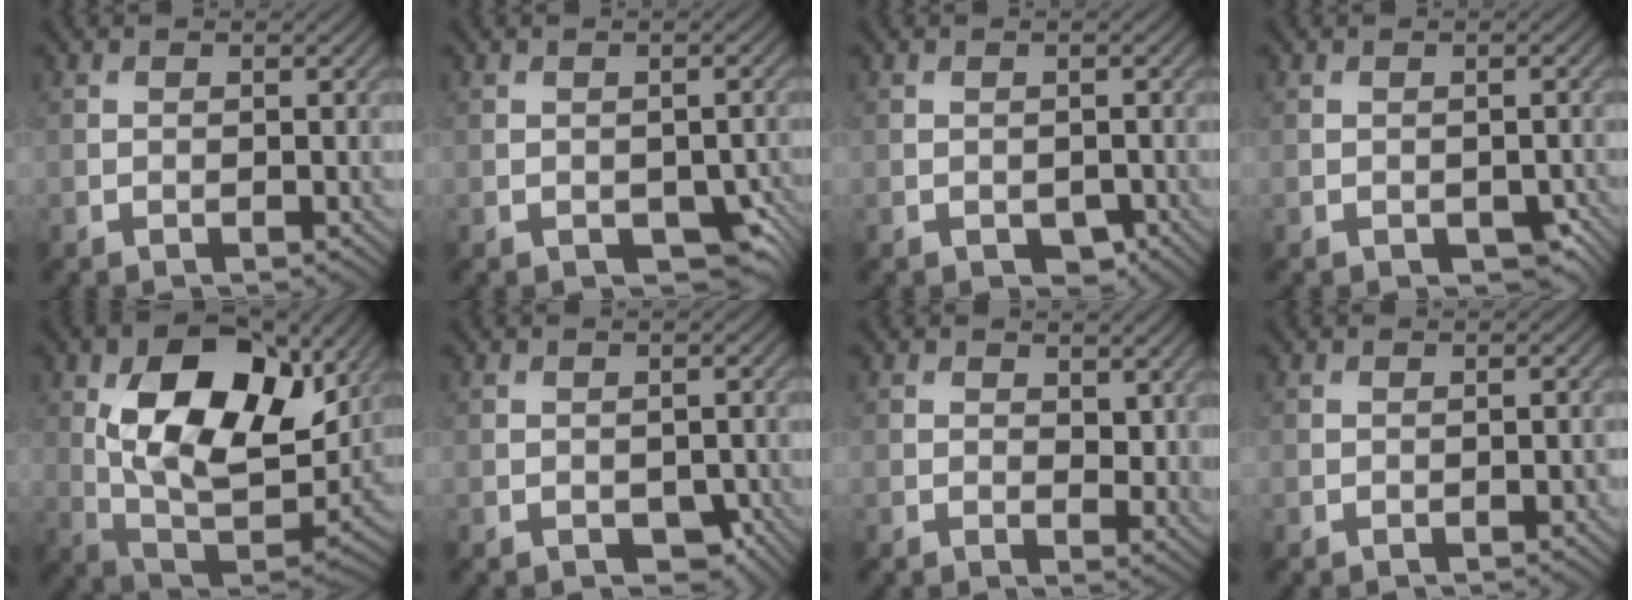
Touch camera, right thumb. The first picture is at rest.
{"total": 4.5, "force": [-1.7, 2.8, 3.1], "torque": [-0.043, -0.017, -0.018]}
{"total": 2.0, "force": [-1.0, 1.3, 1.1], "torque": [-0.022, -0.011, -0.011]}
{"total": 2.9, "force": [-1.2, 1.8, 1.8], "torque": [-0.025, -0.013, -0.008]}
{"total": 15.5, "force": [4.6, 8.7, 12.0], "torque": [-0.211, -0.008, 0.087]}
{"total": 2.9, "force": [-1.3, 1.9, 1.7], "torque": [-0.027, -0.011, -0.015]}
{"total": 3.5, "force": [1.4, 2.0, 2.5], "torque": [-0.036, -0.008, 0.025]}
{"total": 0.7, "force": [-0.3, 0.1, 0.6], "torque": [-0.007, 0.002, -0.003]}